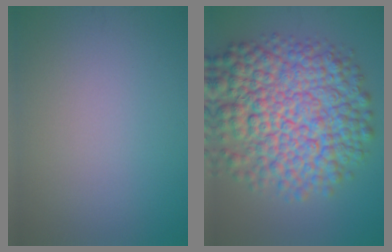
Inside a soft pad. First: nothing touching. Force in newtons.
{"total": 12.8, "press": 12.8, "slide": 0.3}